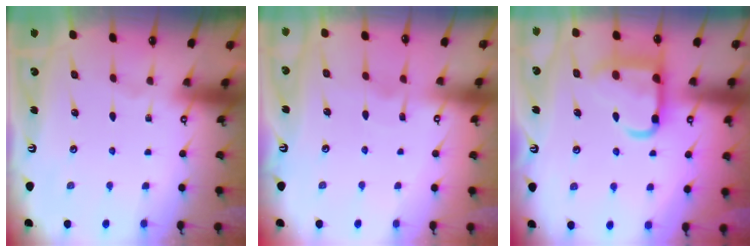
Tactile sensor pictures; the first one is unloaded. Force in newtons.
{"total": 3.6, "press": 3.6, "slide": 0.3}
{"total": 13.5, "press": 13.4, "slide": 1.1}